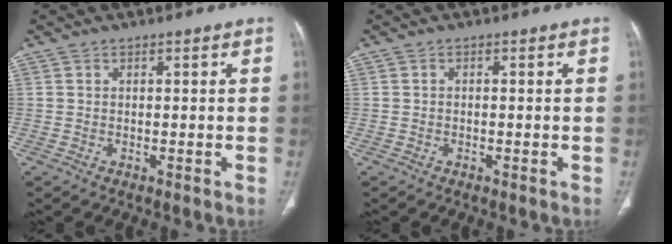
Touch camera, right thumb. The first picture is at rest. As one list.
[{"total": 0.0}]